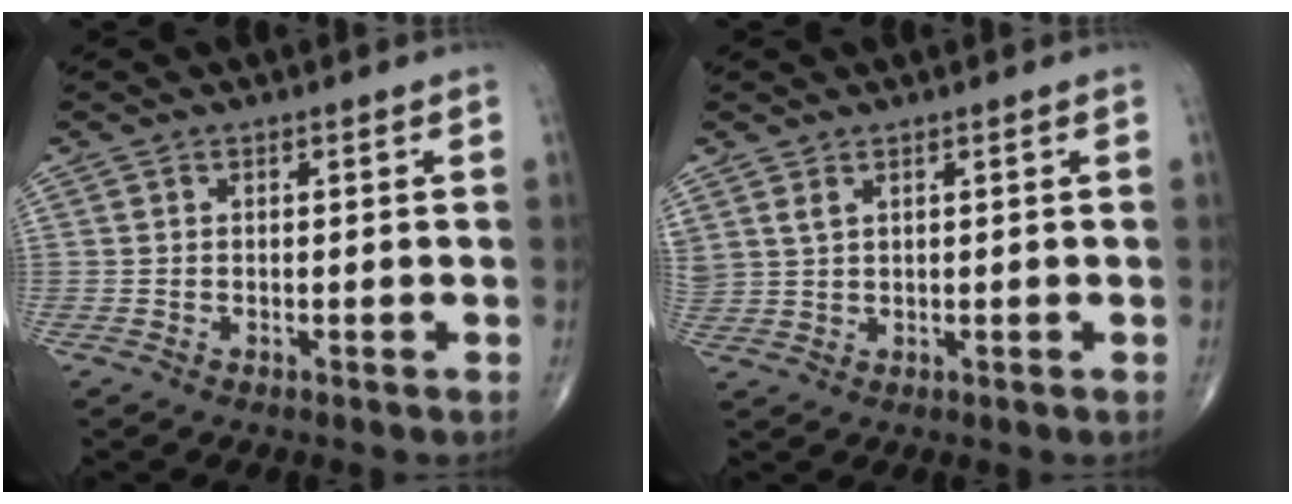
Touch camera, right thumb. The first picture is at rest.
{"total": 2.4, "force": [1.5, 1.1, 1.5], "torque": [-0.036, 0.000, 0.042]}